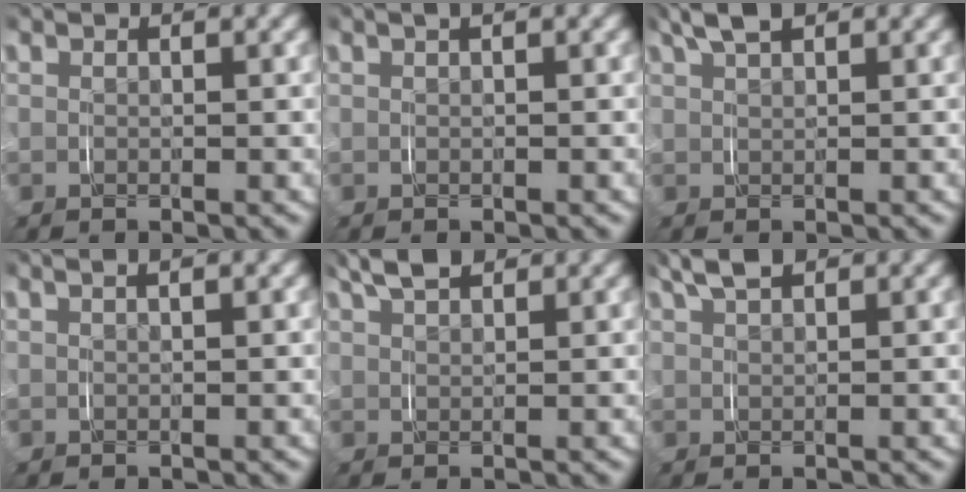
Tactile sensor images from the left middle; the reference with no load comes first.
{"total": 0.7, "force": [0.4, 0.1, 0.6], "torque": [-0.005, 0.009, 0.004]}
{"total": 2.7, "force": [2.2, 0.6, 1.5], "torque": [-0.035, 0.008, 0.040]}
{"total": 2.1, "force": [1.3, 0.5, 1.5], "torque": [-0.010, 0.017, 0.015]}
{"total": 2.6, "force": [2.4, 0.4, 1.1], "torque": [-0.024, 0.005, 0.044]}
{"total": 2.6, "force": [2.2, 0.5, 1.3], "torque": [-0.029, 0.006, 0.040]}